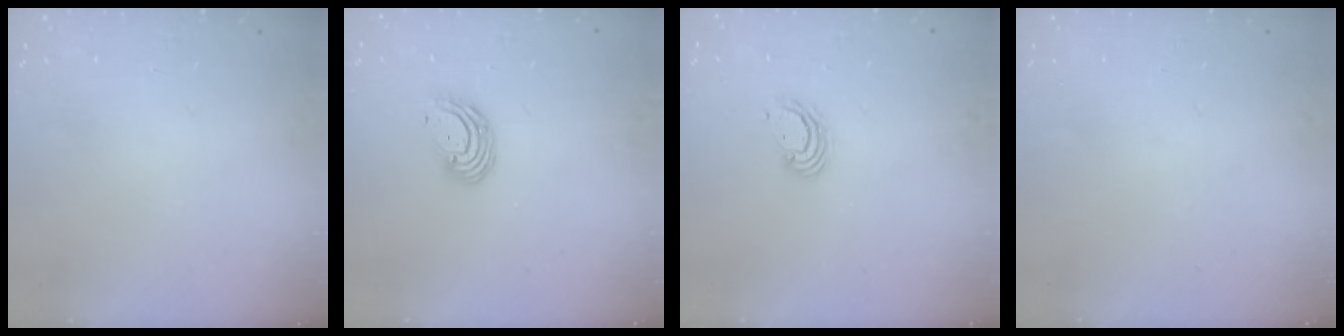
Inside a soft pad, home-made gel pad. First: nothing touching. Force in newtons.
{"total": 7.2, "press": 7.1, "slide": 1.6}
{"total": 3.9, "press": 3.8, "slide": 0.2}
{"total": 0.0}